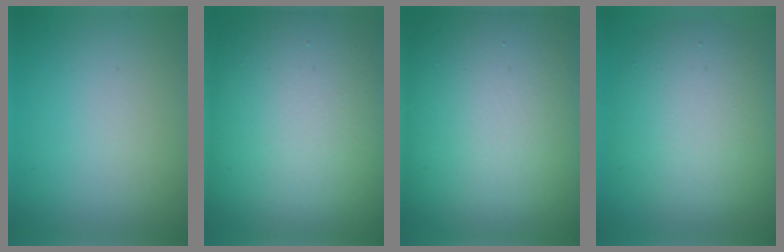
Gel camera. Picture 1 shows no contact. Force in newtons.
{"total": 19.3, "press": 19.3, "slide": 1.0}
{"total": 19.9, "press": 19.8, "slide": 1.4}
{"total": 8.4, "press": 8.4, "slide": 0.7}